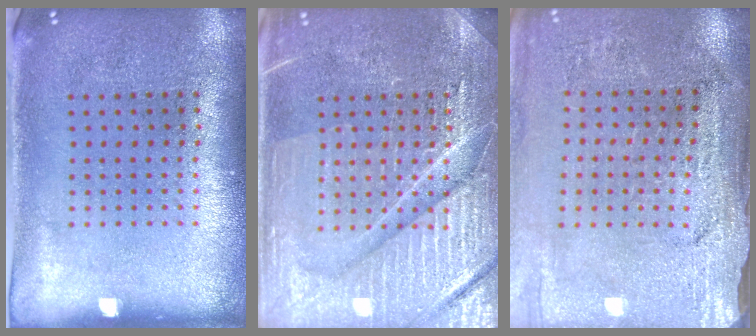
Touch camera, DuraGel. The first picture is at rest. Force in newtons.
{"total": 7.4, "press": 7.3, "slide": 1.1}
{"total": 3.1, "press": 3.1, "slide": 0.3}